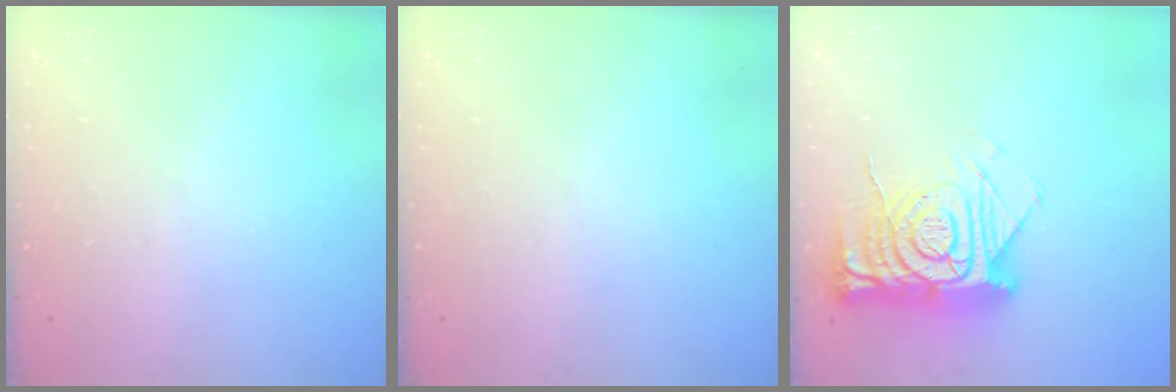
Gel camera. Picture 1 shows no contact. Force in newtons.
{"total": 0.0}
{"total": 16.4, "press": 16.4, "slide": 1.4}